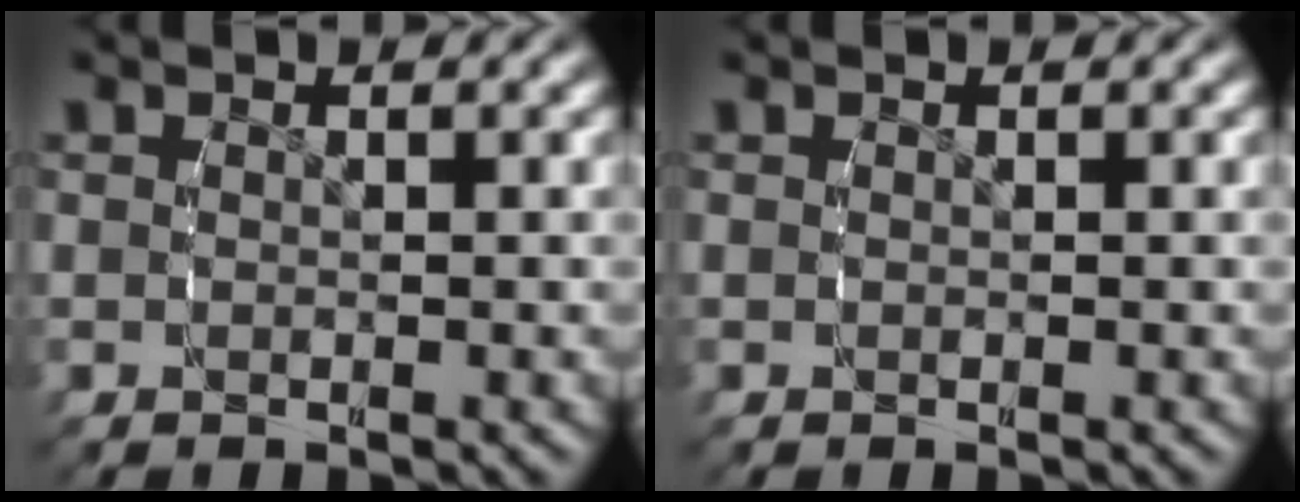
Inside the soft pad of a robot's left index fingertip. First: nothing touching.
{"total": 0.0}